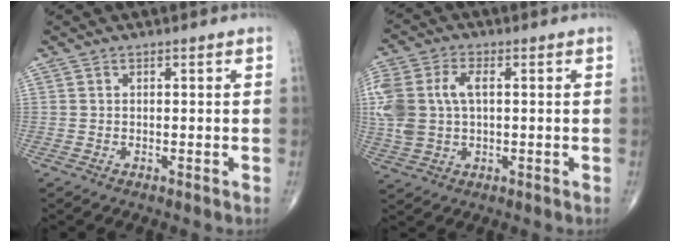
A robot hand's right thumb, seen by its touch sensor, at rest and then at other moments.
{"total": 12.5, "force": [1.5, 7.8, 9.7], "torque": [-0.243, 0.013, 0.031]}